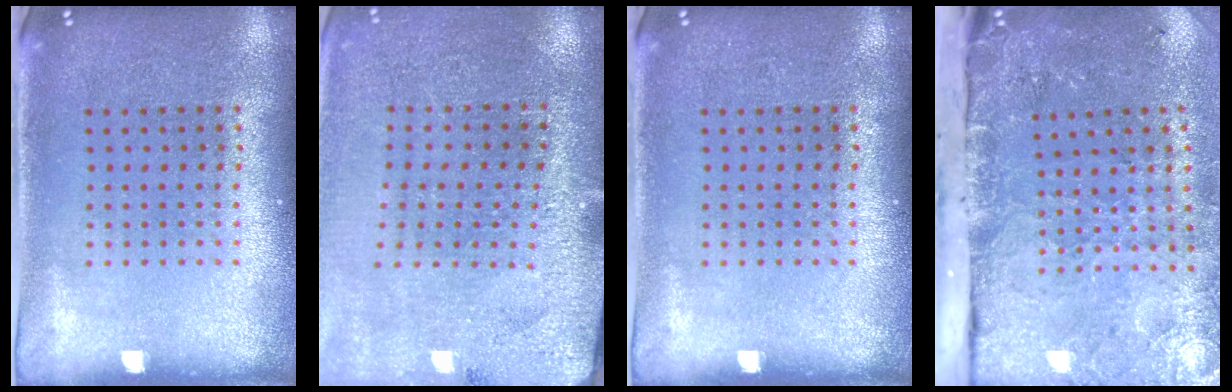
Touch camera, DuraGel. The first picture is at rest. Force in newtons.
{"total": 2.8, "press": 2.8, "slide": 0.2}
{"total": 0.0}
{"total": 4.9, "press": 3.6, "slide": 3.3}